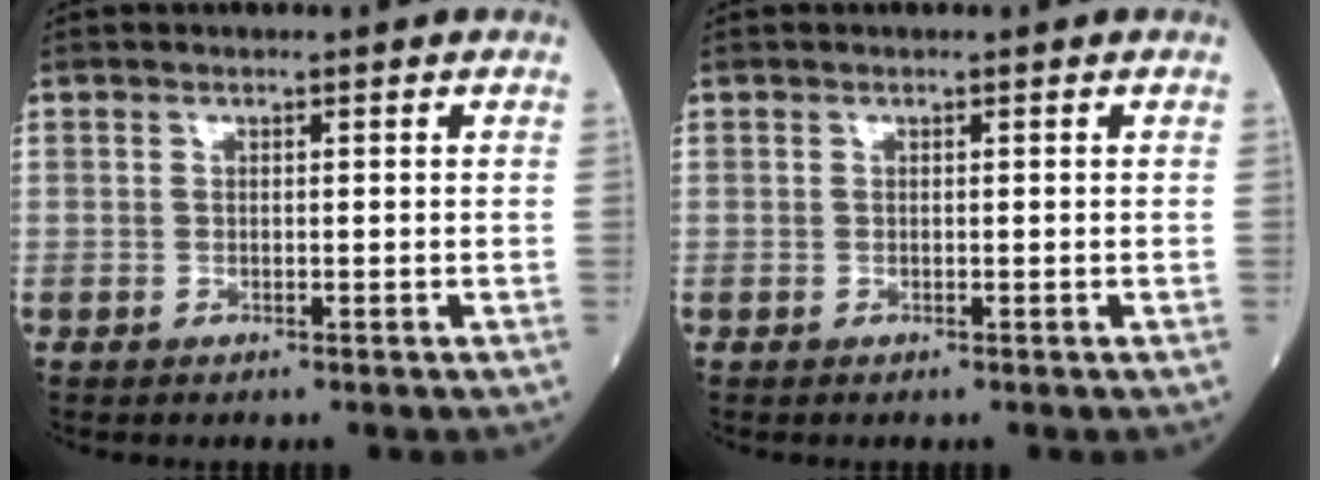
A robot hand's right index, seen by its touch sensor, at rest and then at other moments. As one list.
[{"total": 0.0}]